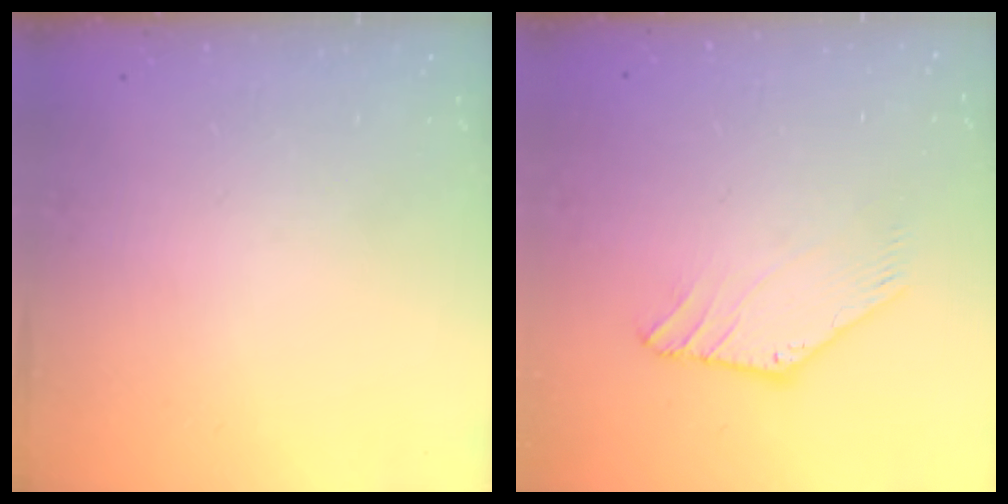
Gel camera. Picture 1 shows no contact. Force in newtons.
{"total": 1.2, "press": 1.2, "slide": 0.1}